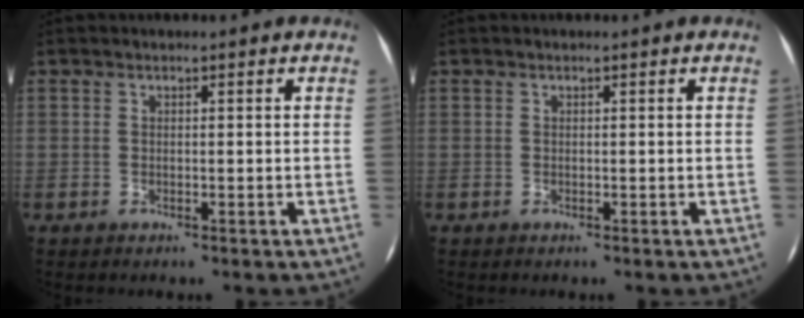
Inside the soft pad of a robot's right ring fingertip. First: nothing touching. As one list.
[{"total": 0.0}]